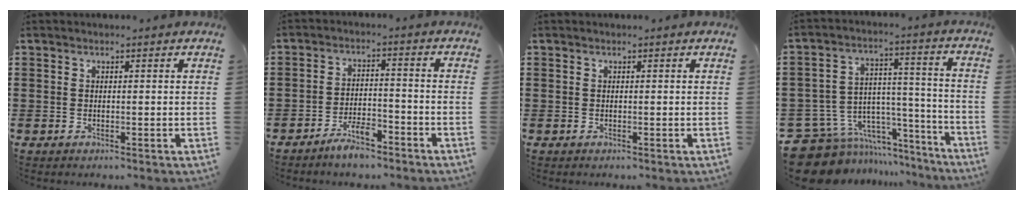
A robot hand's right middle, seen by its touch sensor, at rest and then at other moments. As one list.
[{"total": 4.8, "force": [-4.1, 1.1, 2.2], "torque": [-0.044, 0.007, -0.081]}, {"total": 0.0}, {"total": 9.5, "force": [-7.3, 5.7, 1.9], "torque": [-0.058, 0.013, -0.134]}]